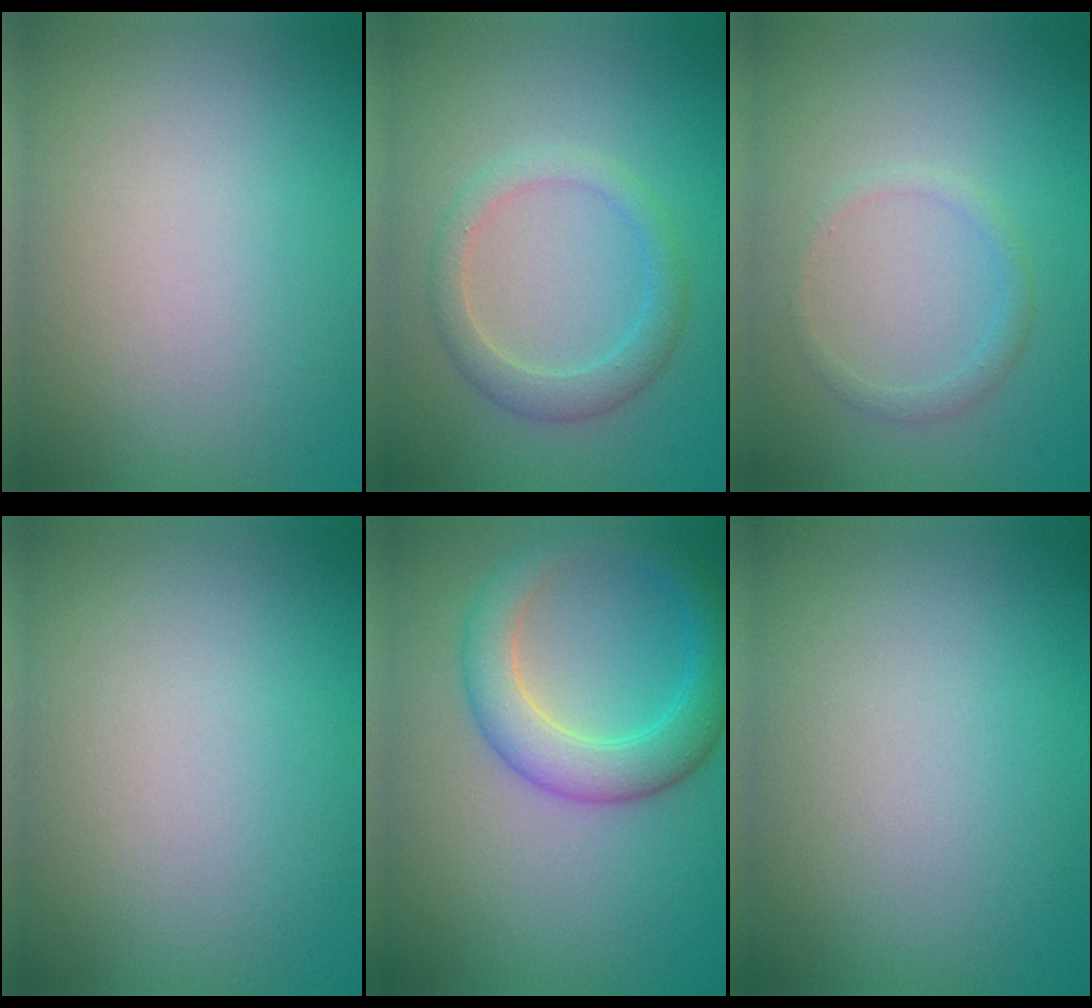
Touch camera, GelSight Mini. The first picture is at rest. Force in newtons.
{"total": 2.6, "press": 2.6, "slide": 0.1}
{"total": 1.2, "press": 1.1, "slide": 0.1}
{"total": 0.0}
{"total": 4.9, "press": 4.9, "slide": 0.1}
{"total": 0.0}